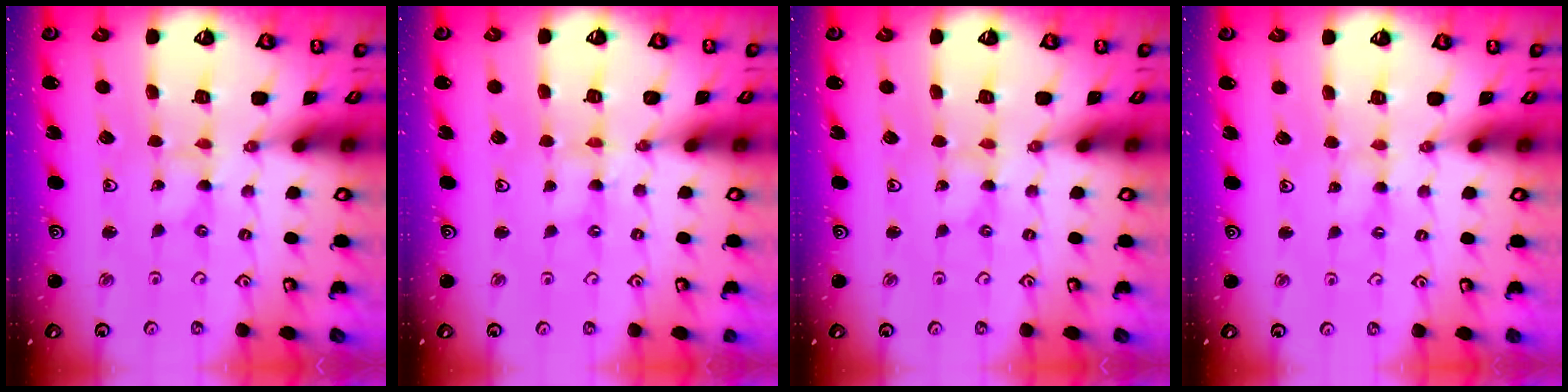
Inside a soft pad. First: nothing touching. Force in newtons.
{"total": 0.0}
{"total": 0.0}
{"total": 1.7, "press": 1.7, "slide": 0.4}